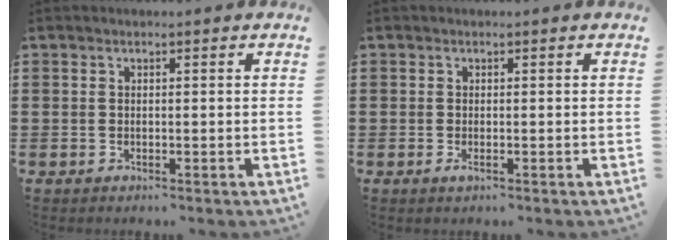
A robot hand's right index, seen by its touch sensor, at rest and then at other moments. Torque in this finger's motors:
{"motor_torque": [-0.02, 0.58, 0.03, 0.05]}